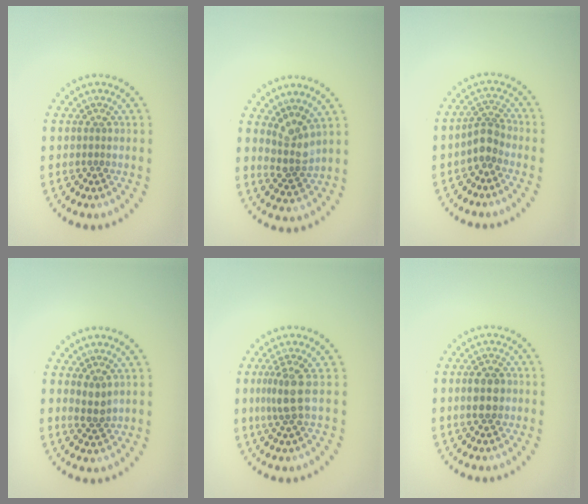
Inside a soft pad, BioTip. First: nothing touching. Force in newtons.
{"total": 2.9, "press": 2.1, "slide": 2.0}
{"total": 2.4, "press": 1.9, "slide": 1.6}
{"total": 1.7, "press": 1.4, "slide": 0.9}
{"total": 2.8, "press": 2.2, "slide": 1.6}
{"total": 2.9, "press": 2.9, "slide": 0.0}